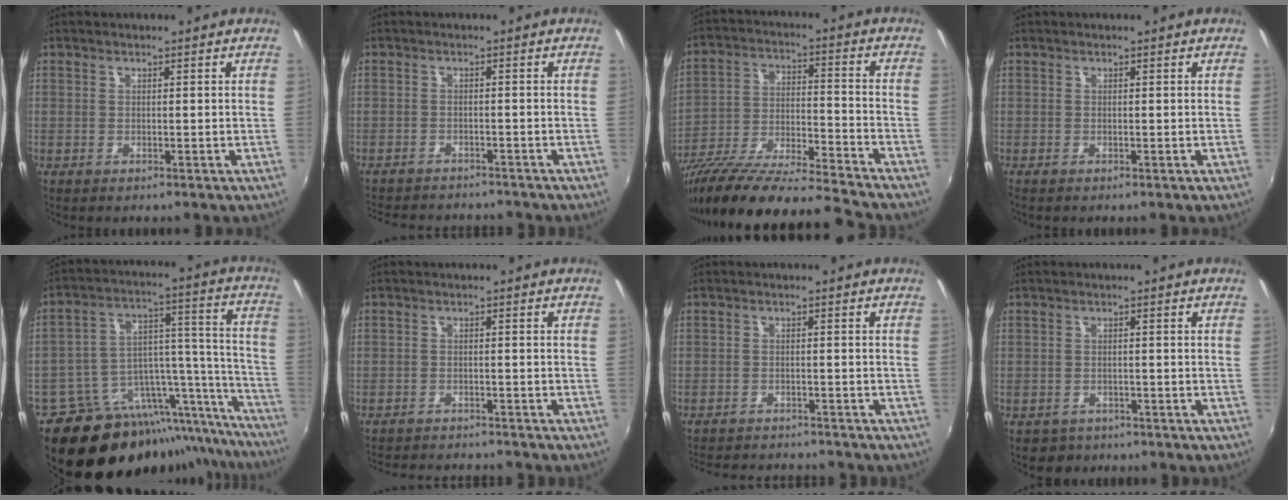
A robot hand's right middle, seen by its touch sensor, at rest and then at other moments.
{"total": 9.8, "force": [-8.9, 2.7, 3.1], "torque": [-0.079, -0.015, -0.130]}
{"total": 20.3, "force": [-17.2, 1.4, 10.8], "torque": [-0.188, -0.037, -0.287]}
{"total": 0.0}
{"total": 24.7, "force": [-18.9, 11.3, 11.3], "torque": [-0.149, 0.054, -0.259]}
{"total": 8.5, "force": [-8.0, 1.7, 2.5], "torque": [-0.066, -0.013, -0.118]}
{"total": 10.0, "force": [-9.2, 2.4, 3.1], "torque": [-0.079, -0.013, -0.135]}
{"total": 3.1, "force": [-2.0, 2.3, 0.4], "torque": [-0.017, -0.004, -0.028]}